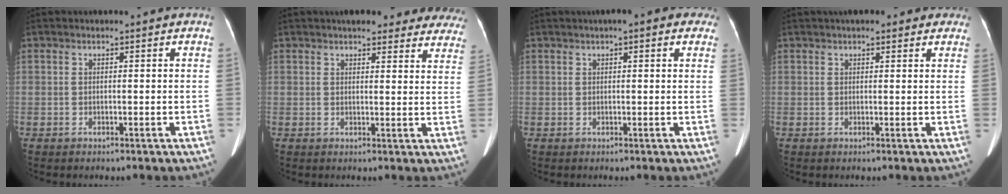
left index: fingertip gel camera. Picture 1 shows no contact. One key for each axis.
{"total": 18.2, "fx": 16.1, "fy": 4.8, "fz": 6.9, "tx": -0.059, "ty": -0.001, "tz": 0.169}
{"total": 5.1, "fx": 3.1, "fy": 1.3, "fz": 3.8, "tx": -0.038, "ty": 0.025, "tz": 0.028}
{"total": 6.5, "fx": 4.9, "fy": 2.2, "fz": 3.7, "tx": -0.037, "ty": 0.025, "tz": 0.058}